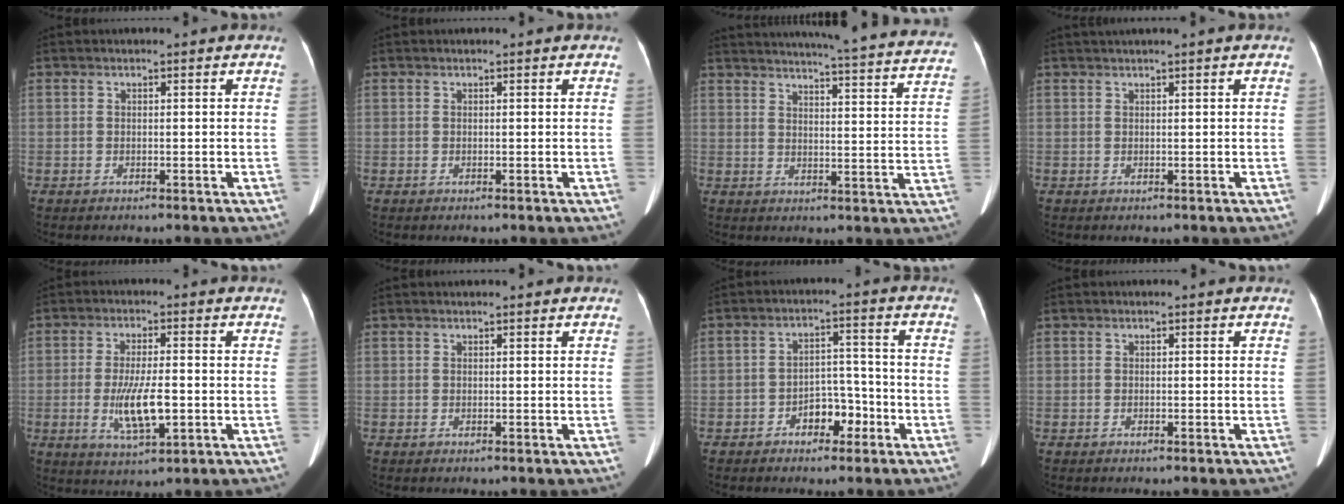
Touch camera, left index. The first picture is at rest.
{"total": 0.0}
{"total": 30.2, "force": [28.1, 1.8, 11.0], "torque": [-0.167, -0.078, 0.324]}
{"total": 1.6, "force": [1.1, -0.5, 1.0], "torque": [-0.021, 0.013, 0.030]}
{"total": 7.4, "force": [-1.4, 1.7, 7.0], "torque": [-0.137, -0.014, -0.022]}
{"total": 1.7, "force": [1.6, 0.2, 0.6], "torque": [-0.008, 0.022, 0.022]}
{"total": 5.0, "force": [-2.8, 2.9, 3.1], "torque": [-0.045, 0.021, -0.044]}
{"total": 0.0}